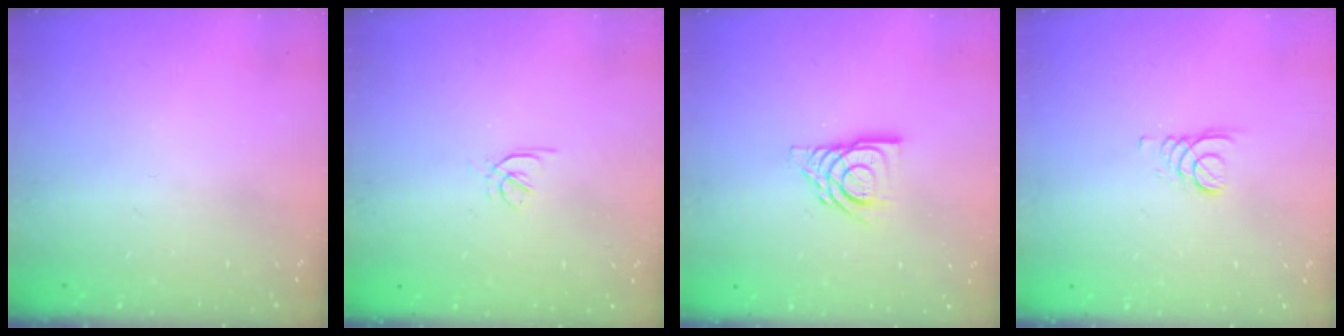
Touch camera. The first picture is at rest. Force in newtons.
{"total": 1.6, "press": 1.5, "slide": 0.5}
{"total": 11.3, "press": 11.3, "slide": 1.3}
{"total": 2.4, "press": 2.4, "slide": 0.2}